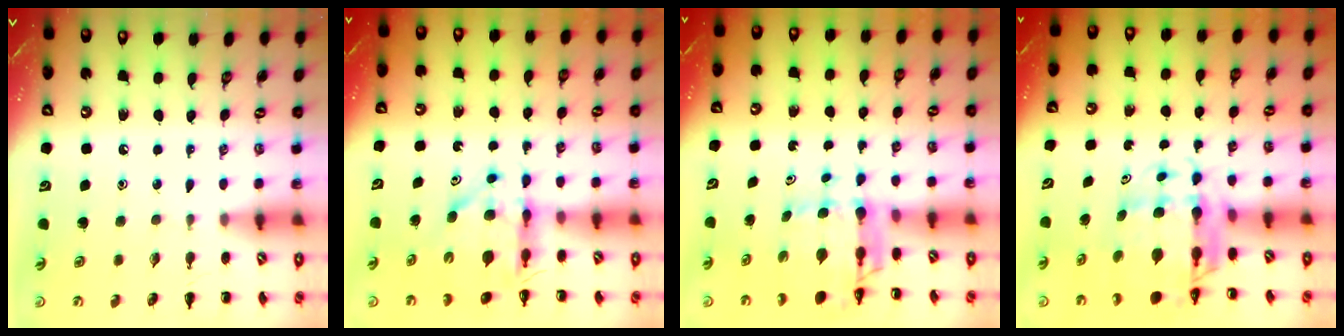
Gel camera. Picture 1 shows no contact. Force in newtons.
{"total": 8.8, "press": 8.3, "slide": 3.0}
{"total": 6.9, "press": 6.6, "slide": 2.2}
{"total": 9.5, "press": 9.1, "slide": 2.8}